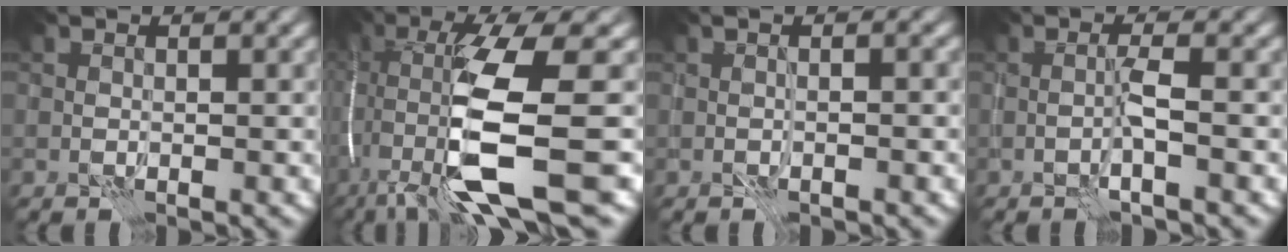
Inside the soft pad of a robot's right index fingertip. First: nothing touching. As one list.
[{"total": 12.3, "force": [-3.7, 2.4, 11.5], "torque": [-0.225, -0.012, -0.061]}, {"total": 1.0, "force": [-0.4, 0.1, 0.9], "torque": [-0.015, 0.003, -0.012]}, {"total": 1.6, "force": [-0.6, -0.2, 1.4], "torque": [-0.030, 0.006, -0.013]}]